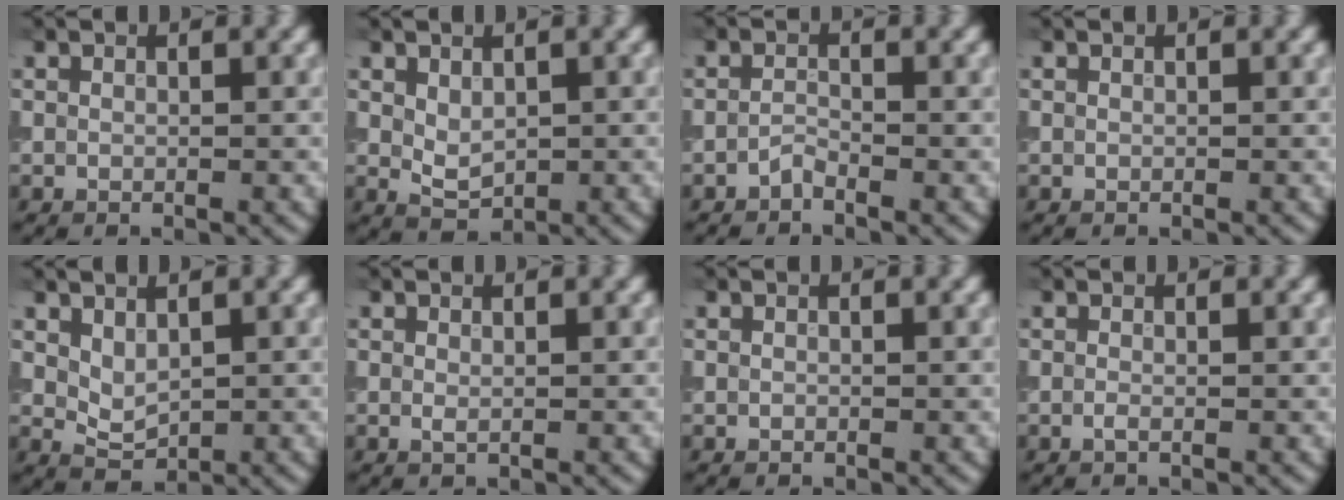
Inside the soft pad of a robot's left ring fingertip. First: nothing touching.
{"total": 2.0, "force": [0.3, 1.4, 1.5], "torque": [-0.026, -0.003, 0.013]}
{"total": 0.9, "force": [-0.8, 0.2, 0.4], "torque": [-0.008, 0.003, -0.018]}
{"total": 0.0}
{"total": 1.8, "force": [0.7, 1.1, 1.2], "torque": [-0.024, -0.004, 0.022]}
{"total": 0.5, "force": [0.1, 0.2, 0.5], "torque": [-0.009, -0.001, 0.002]}
{"total": 0.0}
{"total": 0.6, "force": [-0.2, 0.1, 0.5], "torque": [-0.012, -0.004, -0.005]}